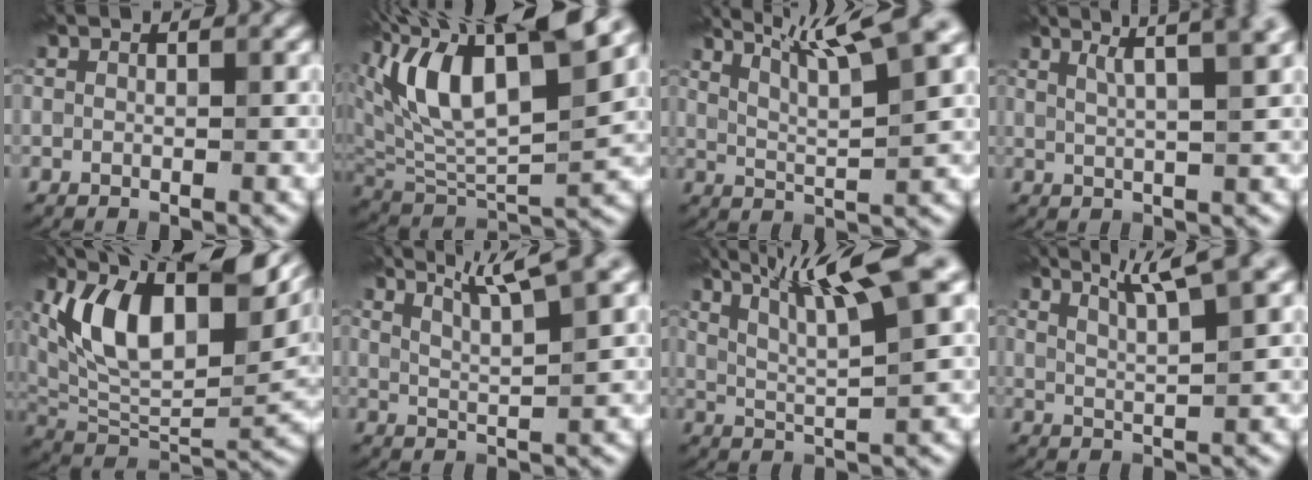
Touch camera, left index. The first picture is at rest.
{"total": 13.0, "force": [5.9, 5.4, 10.3], "torque": [-0.182, 0.016, 0.111]}
{"total": 8.1, "force": [5.5, 1.1, 5.9], "torque": [-0.095, 0.022, 0.086]}
{"total": 4.5, "force": [2.6, 1.1, 3.5], "torque": [-0.046, 0.027, 0.022]}
{"total": 13.3, "force": [4.9, 6.1, 10.7], "torque": [-0.188, 0.018, 0.092]}
{"total": 5.6, "force": [3.9, 0.9, 3.9], "torque": [-0.062, 0.028, 0.048]}
{"total": 10.0, "force": [5.2, 1.6, 8.5], "torque": [-0.141, 0.025, 0.092]}
{"total": 4.8, "force": [3.1, 0.7, 3.6], "torque": [-0.055, 0.027, 0.041]}